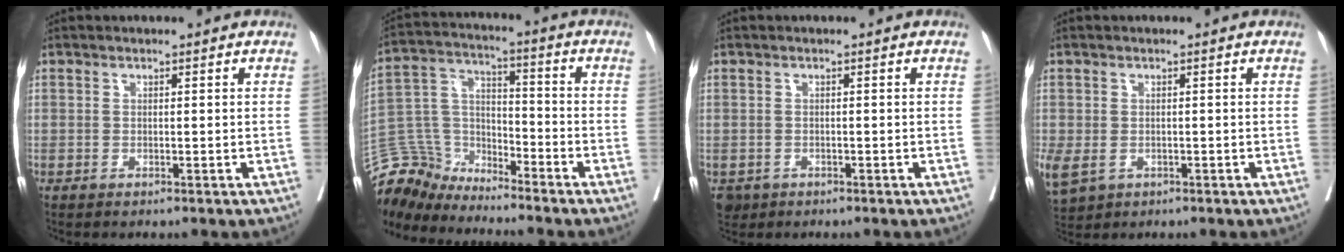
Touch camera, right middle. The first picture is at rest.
{"total": 9.2, "force": [-8.9, 2.0, -0.9], "torque": [0.004, 0.036, -0.184]}
{"total": 2.5, "force": [-1.5, 2.0, 0.5], "torque": [-0.006, 0.001, -0.022]}
{"total": 6.7, "force": [-2.4, 5.3, 3.3], "torque": [-0.101, -0.005, -0.031]}